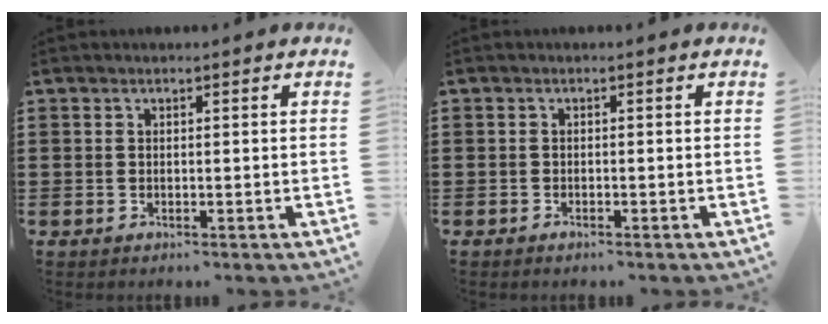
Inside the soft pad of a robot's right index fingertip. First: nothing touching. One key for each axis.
{"total": 0.7, "fx": -0.6, "fy": 0.2, "fz": 0.2, "tx": -0.007, "ty": -0.003, "tz": -0.011}